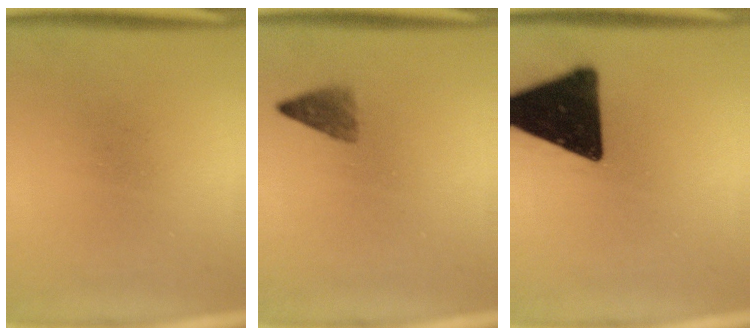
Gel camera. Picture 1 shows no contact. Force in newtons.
{"total": 2.4}
{"total": 19.6}